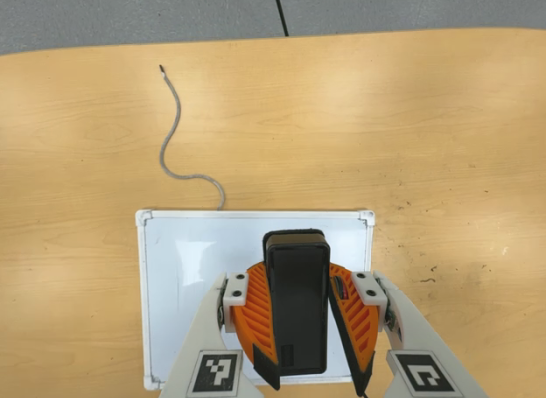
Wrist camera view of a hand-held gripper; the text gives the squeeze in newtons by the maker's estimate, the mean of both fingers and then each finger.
{"total": 8.3, "left": 8.9, "right": 7.8}